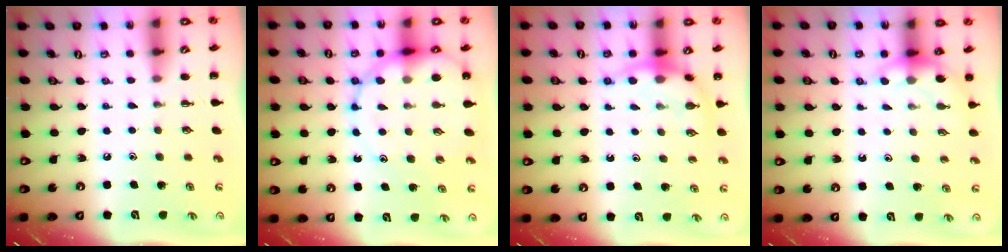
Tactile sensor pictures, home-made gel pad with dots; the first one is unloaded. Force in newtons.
{"total": 15.5, "press": 15.0, "slide": 3.9}
{"total": 7.2, "press": 7.2, "slide": 0.7}
{"total": 4.7, "press": 4.6, "slide": 1.2}